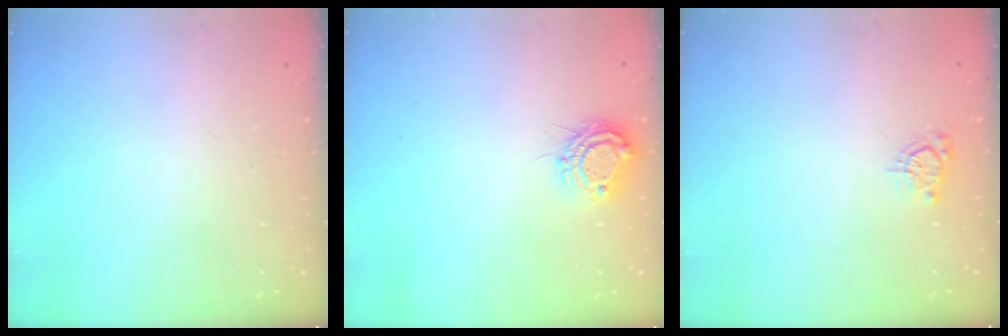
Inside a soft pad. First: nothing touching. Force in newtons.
{"total": 8.8, "press": 8.8, "slide": 0.8}
{"total": 5.7, "press": 5.6, "slide": 0.6}